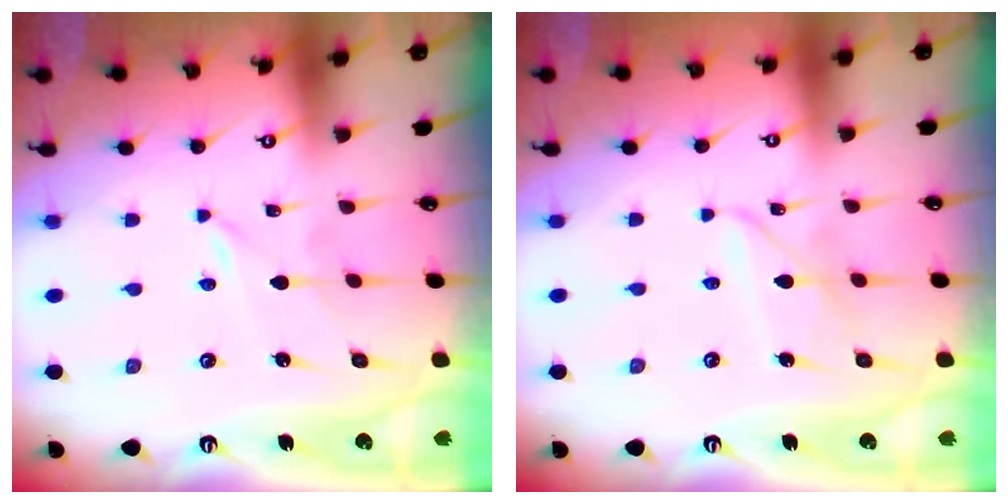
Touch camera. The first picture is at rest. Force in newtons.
{"total": 5.9, "press": 5.9, "slide": 0.5}